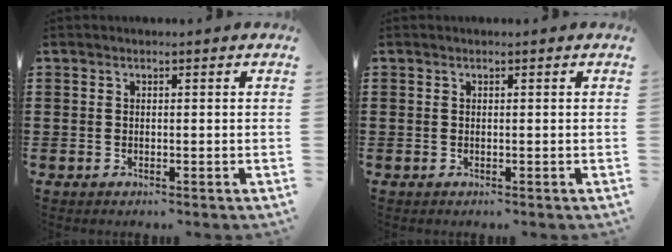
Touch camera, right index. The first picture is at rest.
{"total": 0.0}